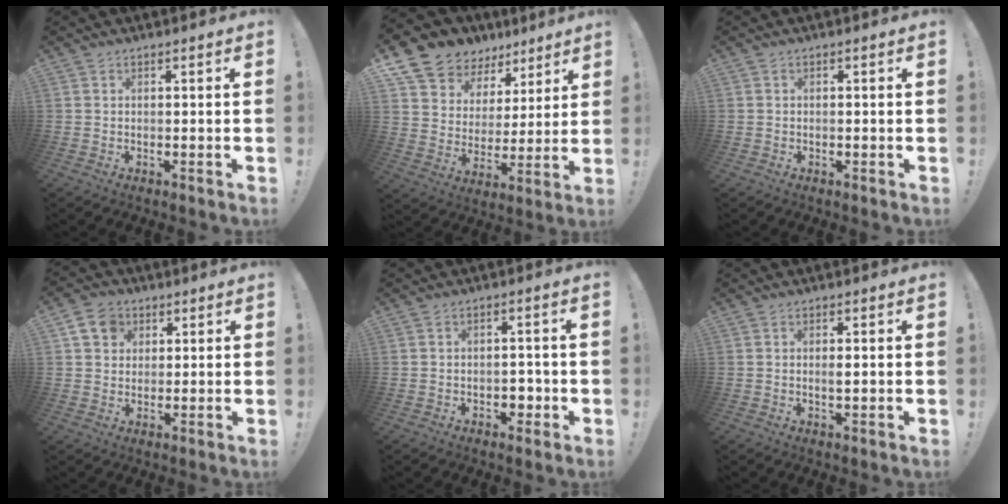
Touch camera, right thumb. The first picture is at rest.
{"total": 10.9, "force": [8.0, 7.2, 2.0], "torque": [-0.050, -0.065, 0.157]}
{"total": 0.7, "force": [-0.1, 0.6, -0.2], "torque": [0.004, 0.003, -0.003]}
{"total": 7.5, "force": [2.8, 6.2, 3.1], "torque": [-0.049, 0.000, 0.056]}
{"total": 3.7, "force": [-1.1, 3.0, 1.9], "torque": [-0.015, 0.001, -0.021]}
{"total": 1.6, "force": [0.2, 0.4, 1.6], "torque": [-0.022, -0.005, 0.001]}